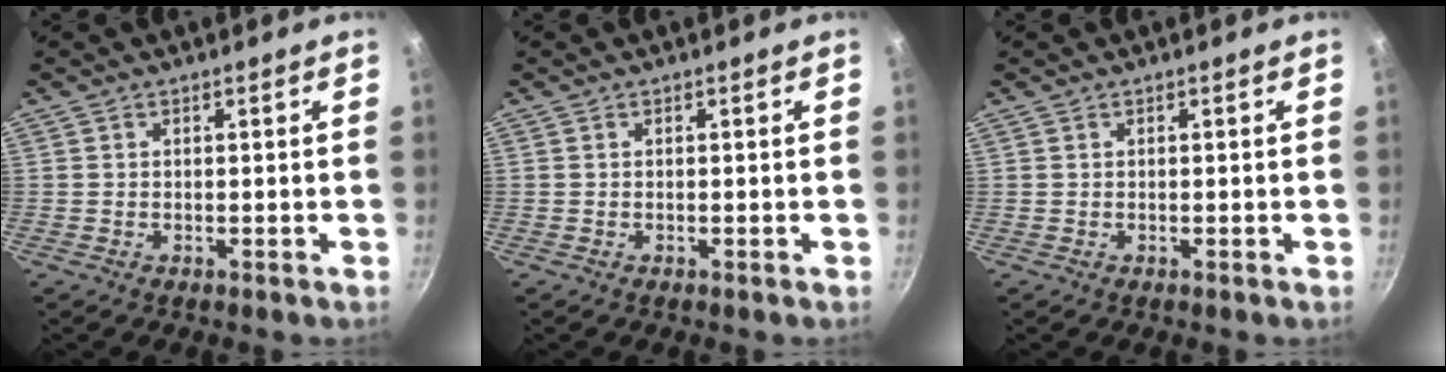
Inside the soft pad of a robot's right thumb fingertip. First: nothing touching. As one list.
[{"total": 0.0}, {"total": 0.0}]